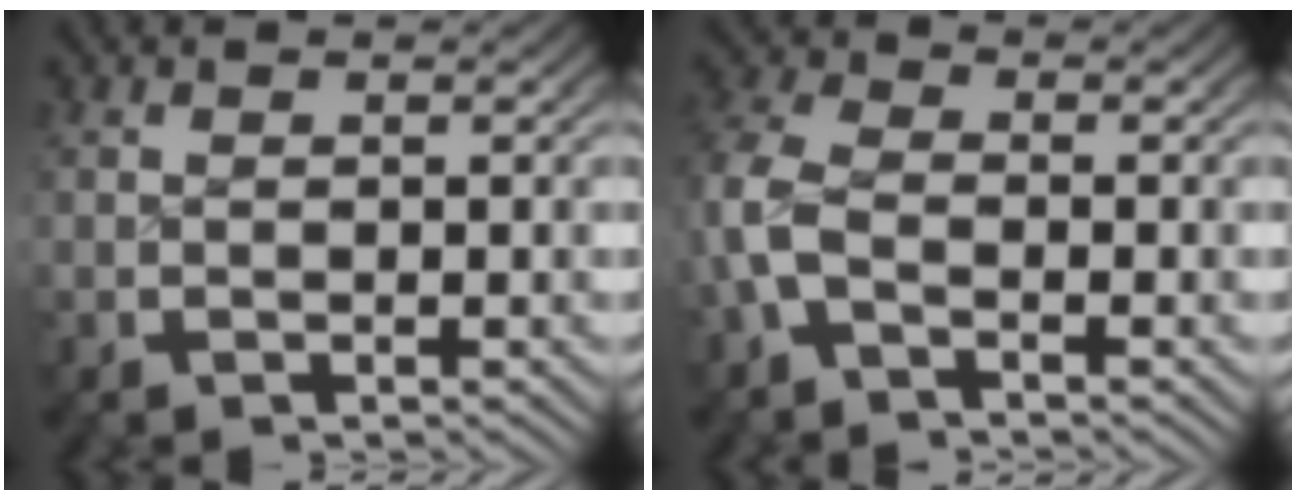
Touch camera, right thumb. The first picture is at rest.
{"total": 4.7, "force": [-0.6, 3.5, 3.1], "torque": [-0.085, -0.012, -0.012]}